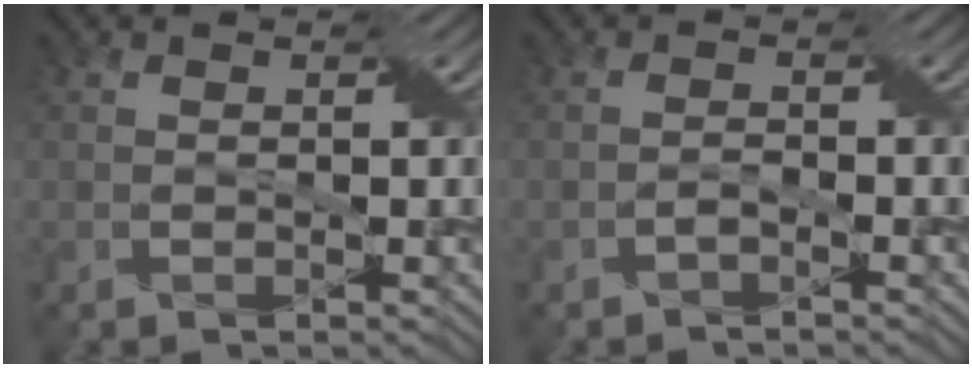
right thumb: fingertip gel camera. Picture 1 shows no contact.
{"total": 1.0, "force": [-0.8, 0.2, 0.5], "torque": [-0.013, 0.004, -0.016]}